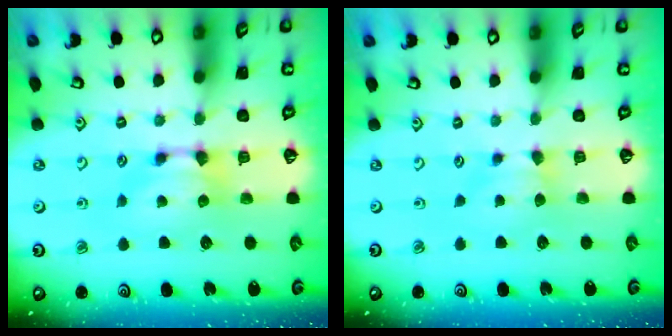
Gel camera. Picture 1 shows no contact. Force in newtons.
{"total": 1.7, "press": 1.6, "slide": 0.4}